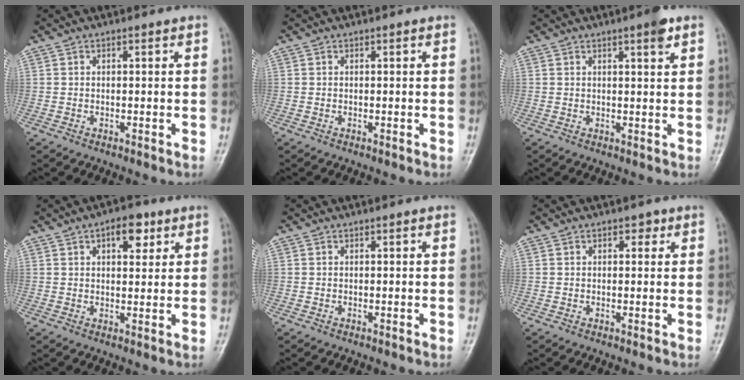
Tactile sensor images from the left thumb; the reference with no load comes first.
{"total": 0.0}
{"total": 2.9, "force": [1.8, 0.4, 2.3], "torque": [-0.031, -0.009, 0.024]}
{"total": 5.9, "force": [2.9, 3.1, 4.1], "torque": [-0.035, -0.009, 0.038]}
{"total": 0.0}
{"total": 1.8, "force": [0.9, 1.1, 1.0], "torque": [0.000, 0.000, 0.009]}